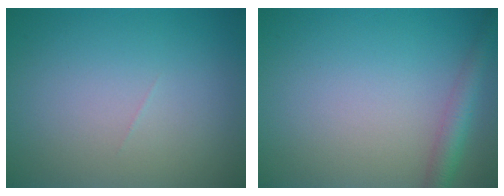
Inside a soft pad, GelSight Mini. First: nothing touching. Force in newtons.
{"total": 2.7, "press": 2.7, "slide": 0.1}